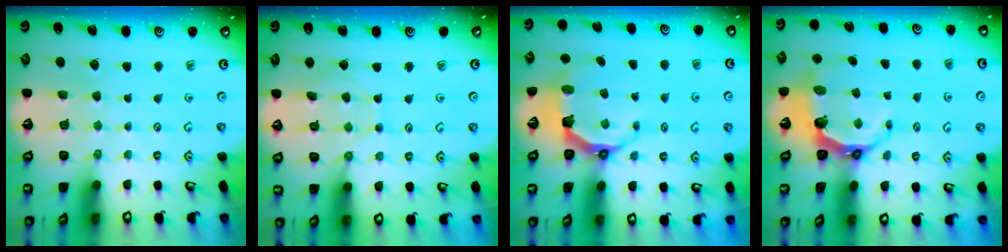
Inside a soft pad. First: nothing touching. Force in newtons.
{"total": 6.0, "press": 6.0, "slide": 0.3}
{"total": 6.0, "press": 4.3, "slide": 4.2}
{"total": 6.7, "press": 5.2, "slide": 4.2}